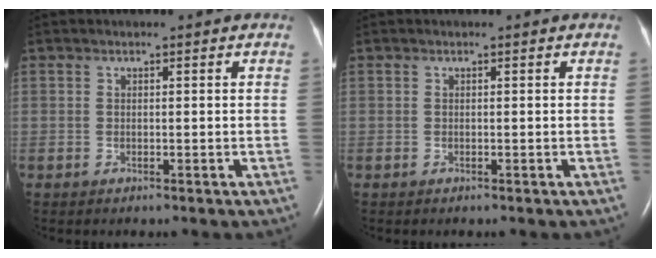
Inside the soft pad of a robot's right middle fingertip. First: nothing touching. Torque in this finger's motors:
{"motor_torque": [0.29, -0.22, 0.08, 0.01]}